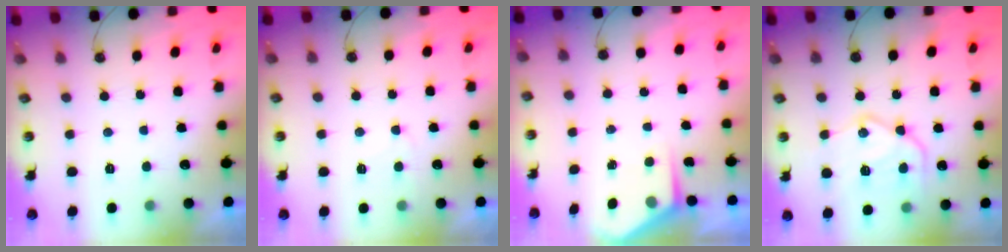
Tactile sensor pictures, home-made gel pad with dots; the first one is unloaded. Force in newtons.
{"total": 5.2, "press": 5.1, "slide": 0.7}
{"total": 3.5, "press": 3.5, "slide": 0.5}
{"total": 18.2, "press": 18.1, "slide": 1.8}